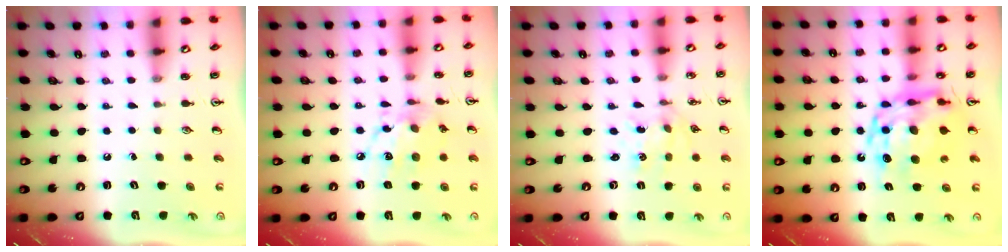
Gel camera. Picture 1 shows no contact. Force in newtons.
{"total": 11.3, "press": 11.3, "slide": 0.7}
{"total": 1.2, "press": 1.2, "slide": 0.2}
{"total": 16.8, "press": 16.7, "slide": 1.5}